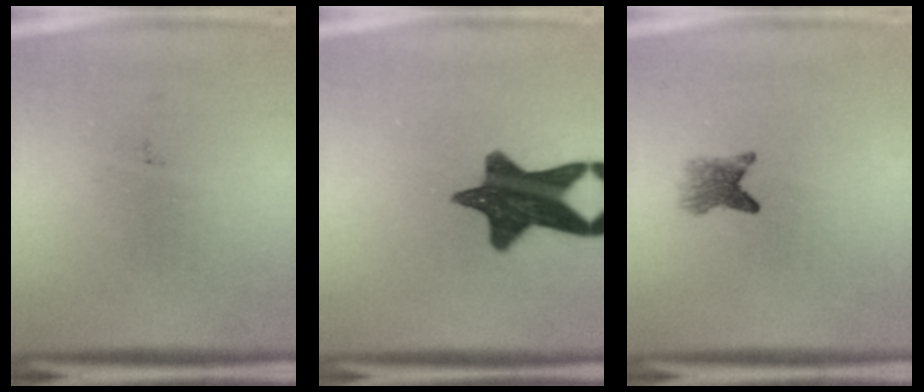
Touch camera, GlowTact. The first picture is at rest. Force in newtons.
{"total": 13.7}
{"total": 2.9}